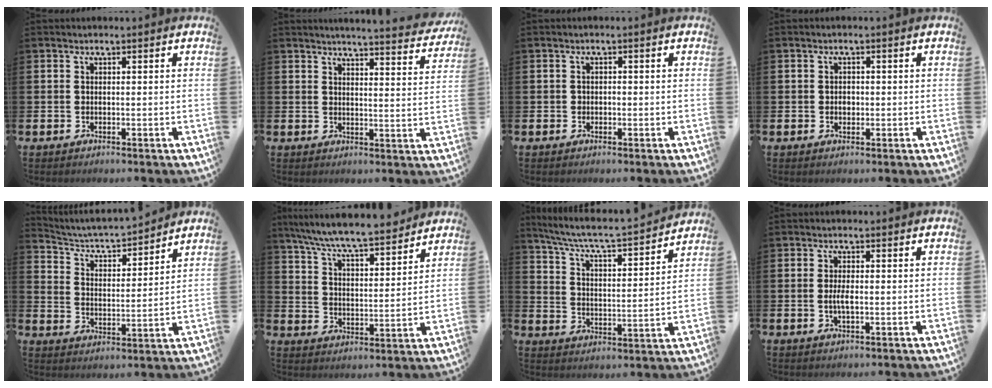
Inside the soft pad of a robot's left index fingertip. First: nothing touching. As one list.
[{"total": 4.4, "force": [4.4, -0.4, 0.7], "torque": [-0.010, -0.037, 0.071]}, {"total": 0.8, "force": [-0.2, 0.7, 0.2], "torque": [-0.001, 0.004, -0.006]}, {"total": 1.2, "force": [-0.1, 1.0, 0.6], "torque": [0.000, 0.003, -0.006]}, {"total": 4.8, "force": [4.7, 0.8, 1.0], "torque": [-0.052, -0.039, 0.075]}, {"total": 8.1, "force": [7.7, 0.5, 2.4], "torque": [-0.082, -0.051, 0.137]}, {"total": 6.4, "force": [6.0, 0.3, 2.3], "torque": [-0.076, -0.049, 0.097]}, {"total": 2.2, "force": [-0.2, 0.7, 2.1], "torque": [-0.033, -0.002, -0.006]}]